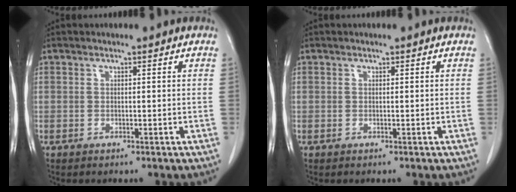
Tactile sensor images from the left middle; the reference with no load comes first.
{"total": 0.0}